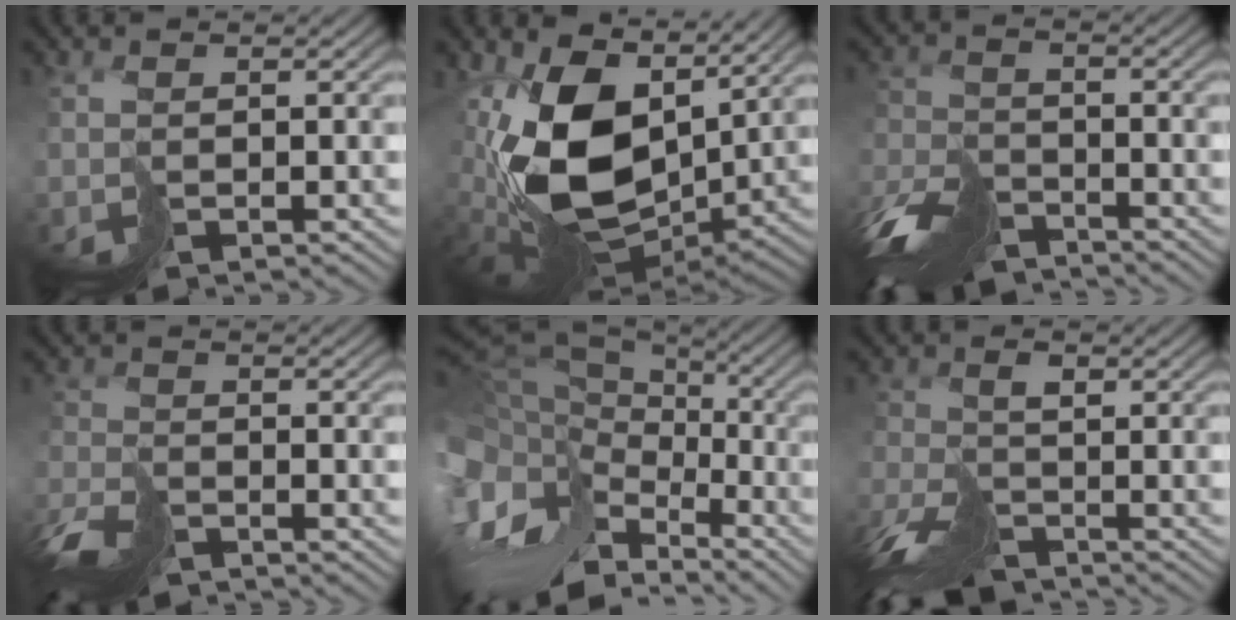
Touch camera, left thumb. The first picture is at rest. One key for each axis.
{"total": 14.8, "fx": 3.3, "fy": 9.8, "fz": 10.6, "tx": -0.218, "ty": -0.026, "tz": 0.066}
{"total": 9.9, "fx": -8.3, "fy": 3.5, "fz": 3.9, "tx": -0.093, "ty": -0.017, "tz": -0.168}
{"total": 6.3, "fx": -5.3, "fy": 2.4, "fz": 2.4, "tx": -0.059, "ty": -0.019, "tz": -0.111}
{"total": 16.1, "fx": -6.5, "fy": 11.1, "fz": 9.6, "tx": -0.247, "ty": -0.029, "tz": -0.087}
{"total": 8.1, "fx": -6.0, "fy": 3.6, "fz": 4.1, "tx": -0.077, "ty": -0.009, "tz": -0.121}